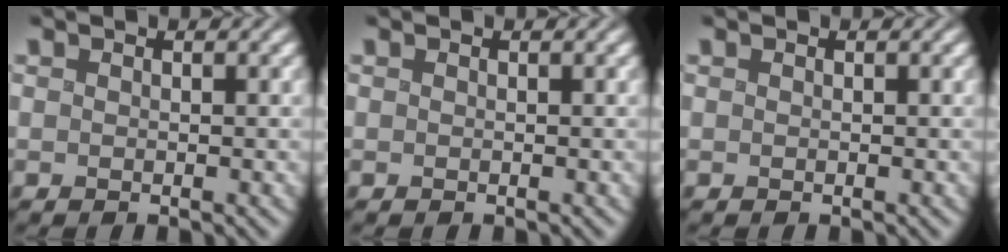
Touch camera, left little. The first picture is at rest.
{"total": 0.0}
{"total": 0.0}